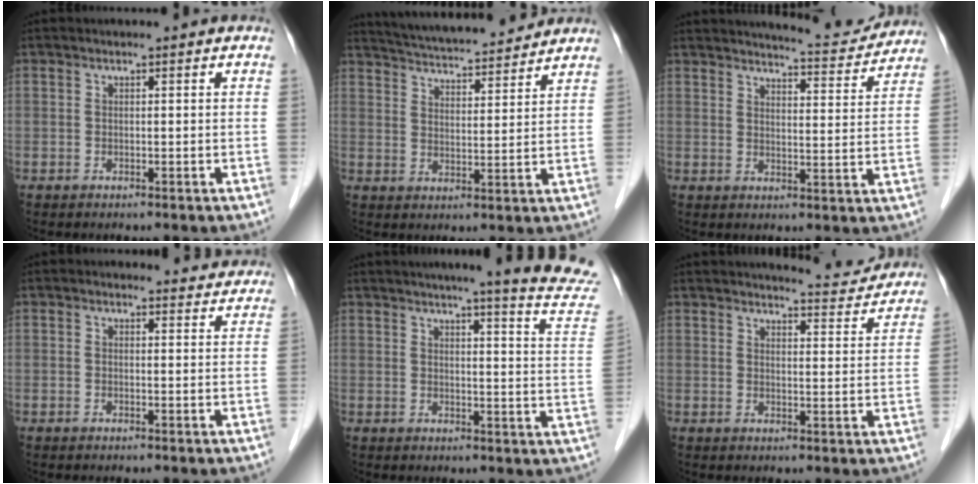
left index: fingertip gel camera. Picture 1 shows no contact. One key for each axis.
{"total": 15.4, "fx": 14.4, "fy": 1.8, "fz": 5.3, "tx": -0.091, "ty": 0.023, "tz": 0.217}
{"total": 10.0, "fx": 9.8, "fy": 0.9, "fz": 1.8, "tx": -0.024, "ty": -0.013, "tz": 0.120}
{"total": 2.9, "fx": 2.8, "fy": 0.9, "fz": -0.2, "tx": 0.001, "ty": -0.003, "tz": 0.019}
{"total": 14.9, "fx": 13.5, "fy": -0.7, "fz": 6.3, "tx": -0.075, "ty": -0.071, "tz": 0.138}
{"total": 8.1, "fx": 8.1, "fy": 0.7, "fz": 0.8, "tx": -0.009, "ty": -0.016, "tz": 0.095}